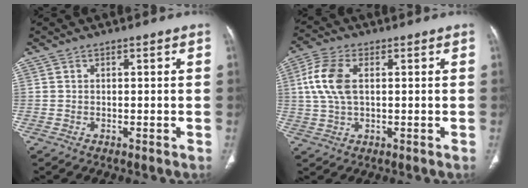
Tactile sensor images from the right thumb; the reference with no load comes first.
{"total": 9.9, "force": [1.7, 5.8, 7.8], "torque": [-0.178, 0.012, 0.034]}